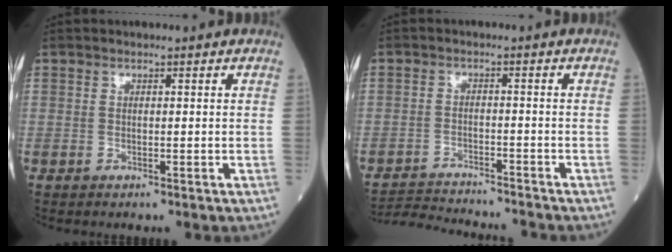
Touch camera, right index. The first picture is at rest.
{"total": 7.9, "force": [-7.9, 0.2, 0.9], "torque": [-0.017, -0.001, -0.134]}